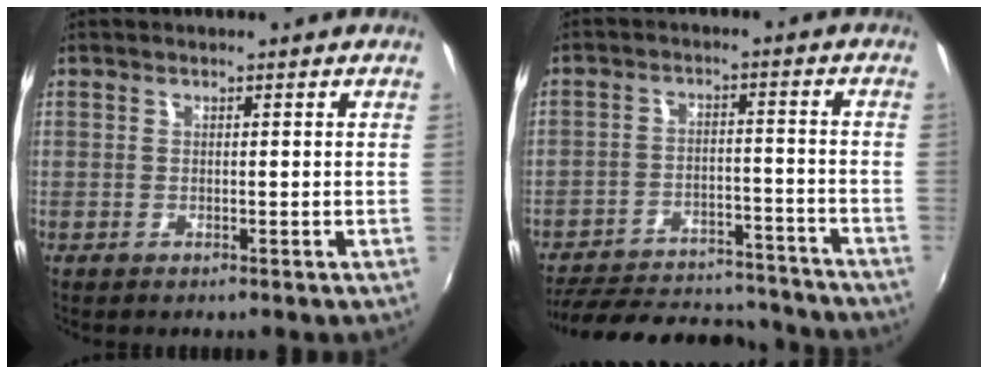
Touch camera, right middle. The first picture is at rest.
{"total": 21.9, "force": [-19.2, 7.4, 7.5], "torque": [-0.159, 0.021, -0.246]}